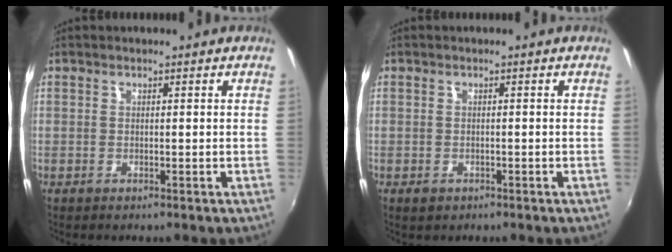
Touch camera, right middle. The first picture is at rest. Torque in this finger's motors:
{"motor_torque": [0.48, -0.17, 0.00, 0.01]}